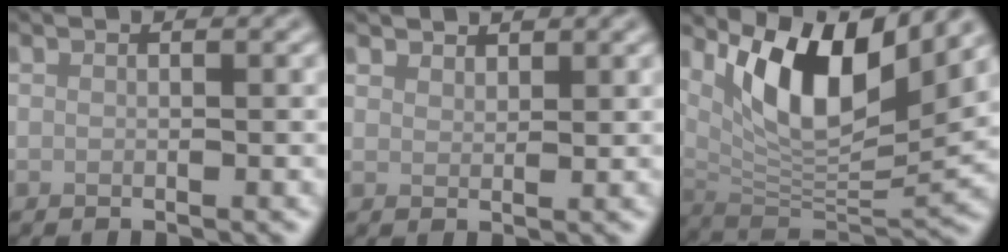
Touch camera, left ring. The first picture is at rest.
{"total": 1.4, "force": [1.3, 0.6, 0.3], "torque": [-0.008, -0.001, 0.015]}
{"total": 10.0, "force": [4.1, 3.8, 8.3], "torque": [-0.138, -0.019, 0.079]}